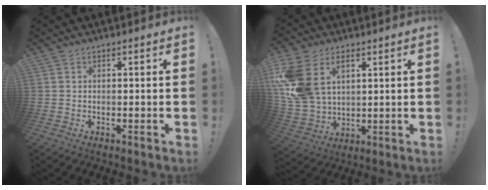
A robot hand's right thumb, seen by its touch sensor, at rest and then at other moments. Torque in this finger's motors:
{"motor_torque": [1.46, 3.55, 0.78, -0.22, 0.16]}